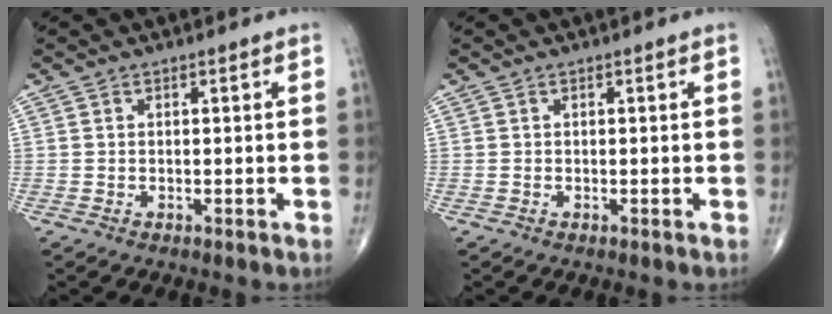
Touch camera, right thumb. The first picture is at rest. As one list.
[{"total": 0.0}]